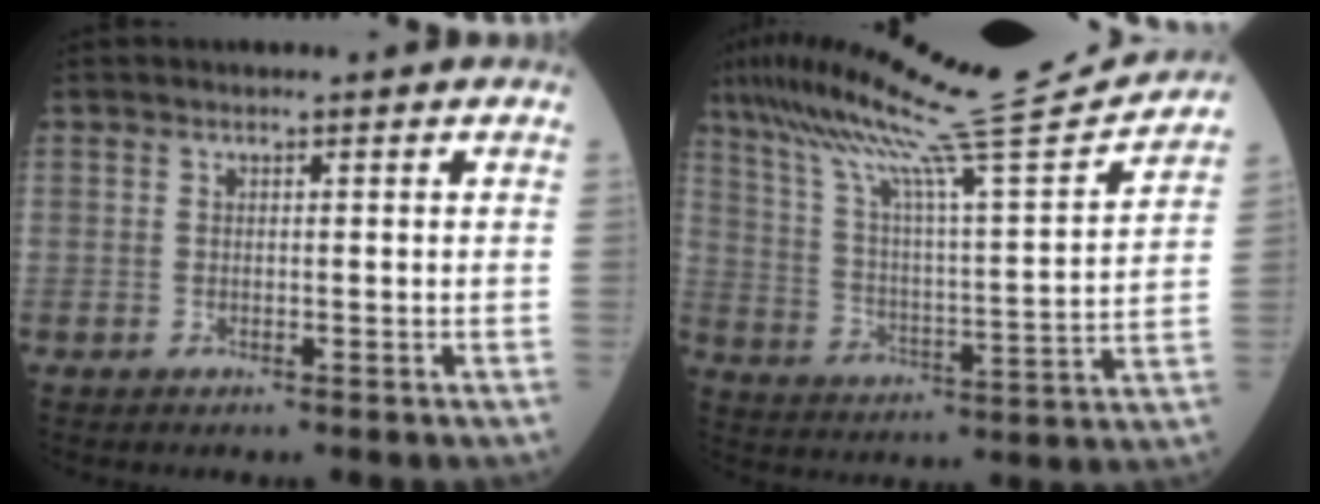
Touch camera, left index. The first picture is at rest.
{"total": 22.9, "force": [19.9, -0.6, 11.2], "torque": [-0.194, -0.013, 0.304]}